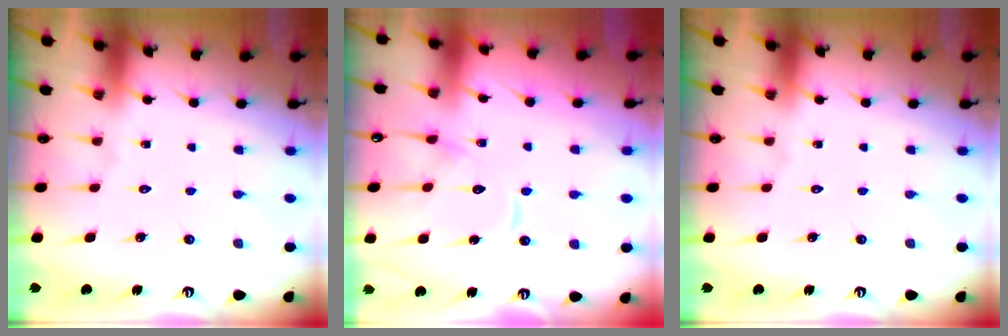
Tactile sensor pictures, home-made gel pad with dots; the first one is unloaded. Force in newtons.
{"total": 10.6, "press": 10.6, "slide": 0.5}
{"total": 0.0}